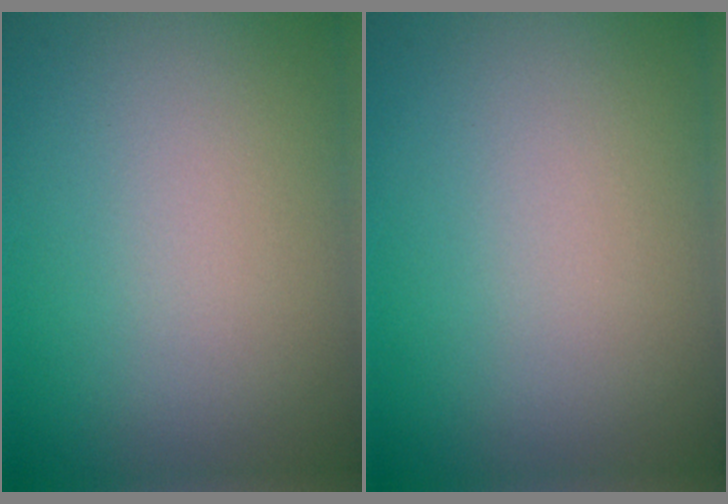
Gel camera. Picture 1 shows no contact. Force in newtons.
{"total": 0.0}